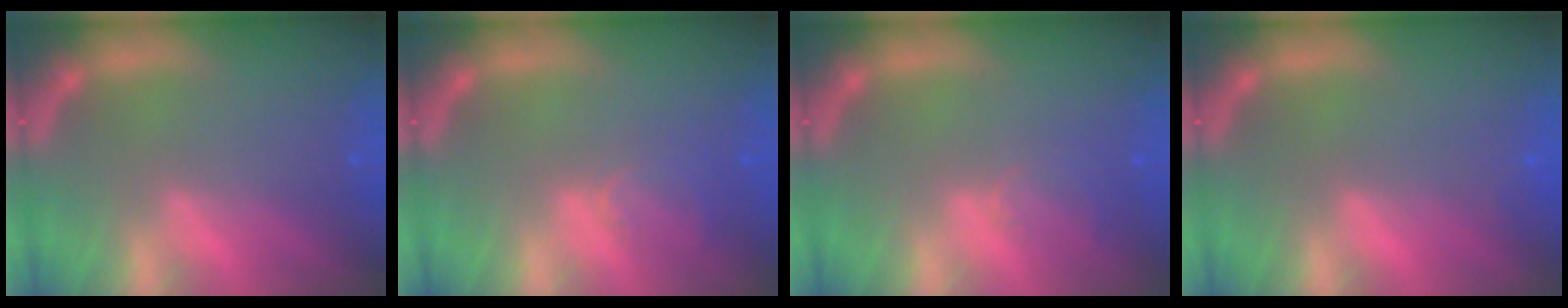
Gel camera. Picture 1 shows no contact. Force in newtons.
{"total": 2.5}
{"total": 2.0}
{"total": 0.9}